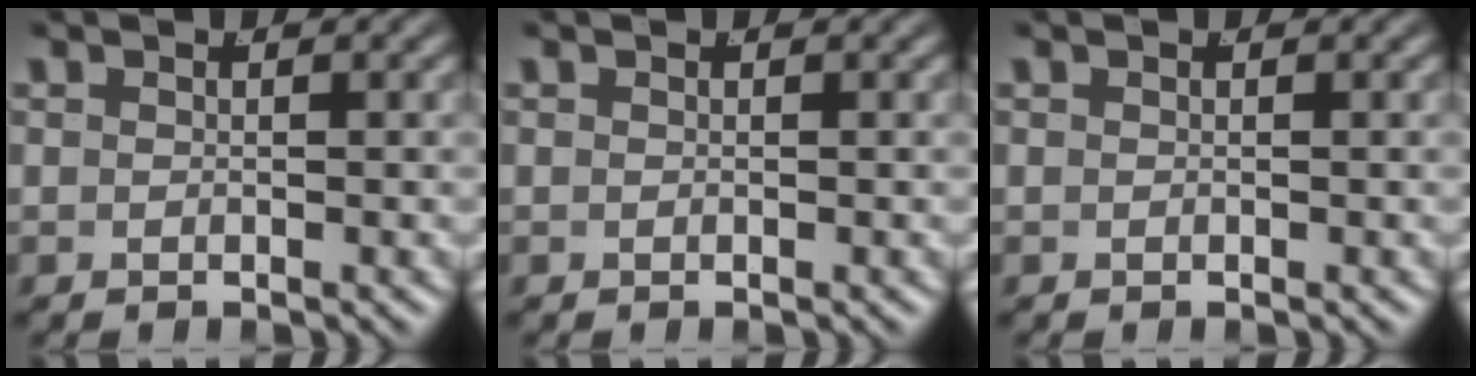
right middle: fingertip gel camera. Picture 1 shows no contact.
{"total": 0.0}
{"total": 0.0}